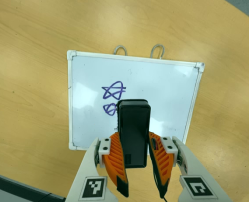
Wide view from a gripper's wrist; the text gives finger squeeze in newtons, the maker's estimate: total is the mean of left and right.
{"total": 8.0, "left": 5.7, "right": 10.2}